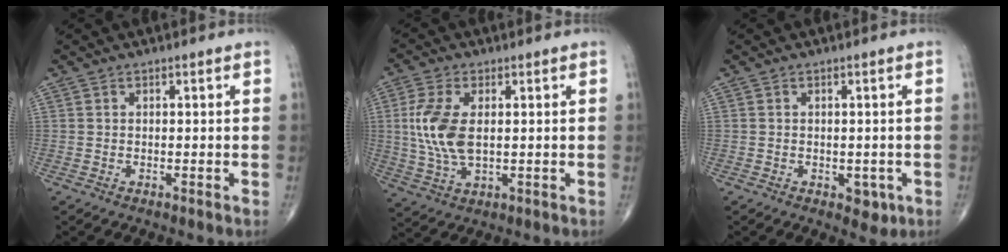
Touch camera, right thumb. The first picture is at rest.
{"total": 10.0, "force": [1.0, 5.2, 8.5], "torque": [-0.193, -0.006, 0.025]}
{"total": 3.0, "force": [-1.0, 2.0, 2.1], "torque": [-0.009, 0.000, -0.007]}